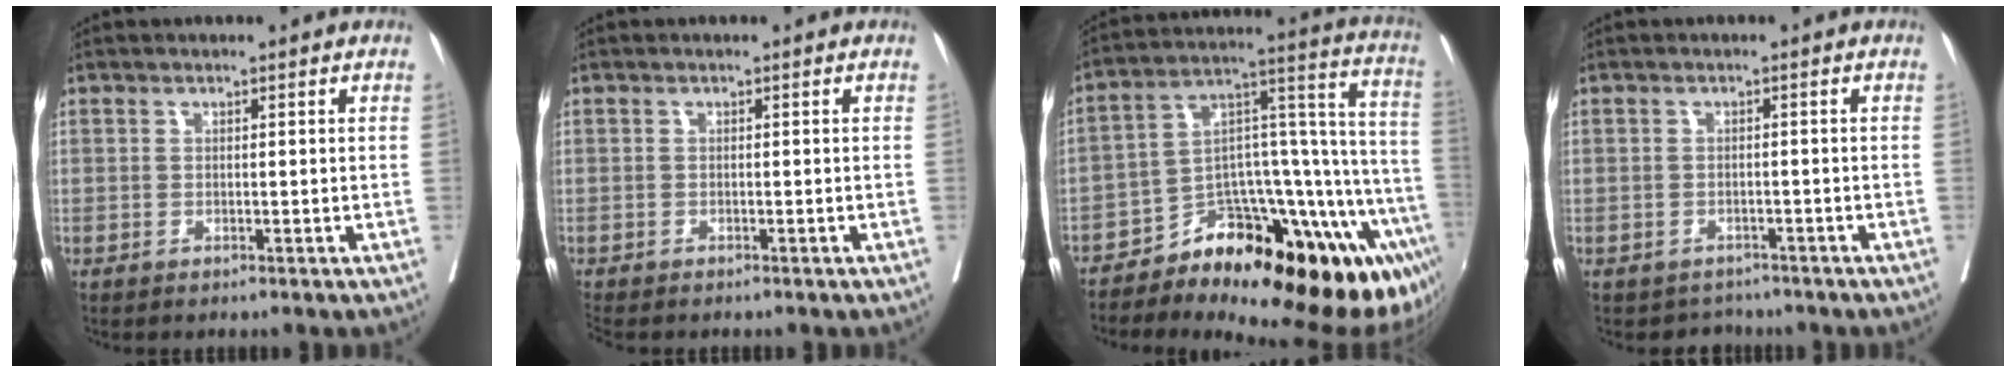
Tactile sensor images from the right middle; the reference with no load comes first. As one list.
[{"total": 2.2, "force": [-2.0, 0.5, 0.7], "torque": [-0.016, -0.007, -0.034]}, {"total": 28.6, "force": [-18.7, 7.7, 20.3], "torque": [-0.178, 0.028, -0.262]}, {"total": 2.7, "force": [-2.3, 1.4, -0.4], "torque": [0.000, 0.006, -0.035]}]